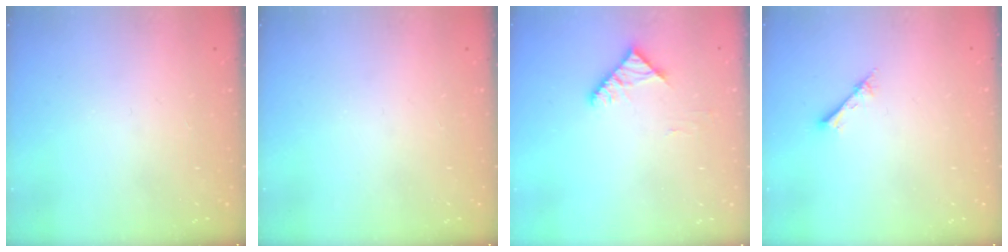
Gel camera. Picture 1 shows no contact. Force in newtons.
{"total": 0.0}
{"total": 4.5, "press": 4.4, "slide": 0.8}
{"total": 2.4, "press": 2.4, "slide": 0.3}